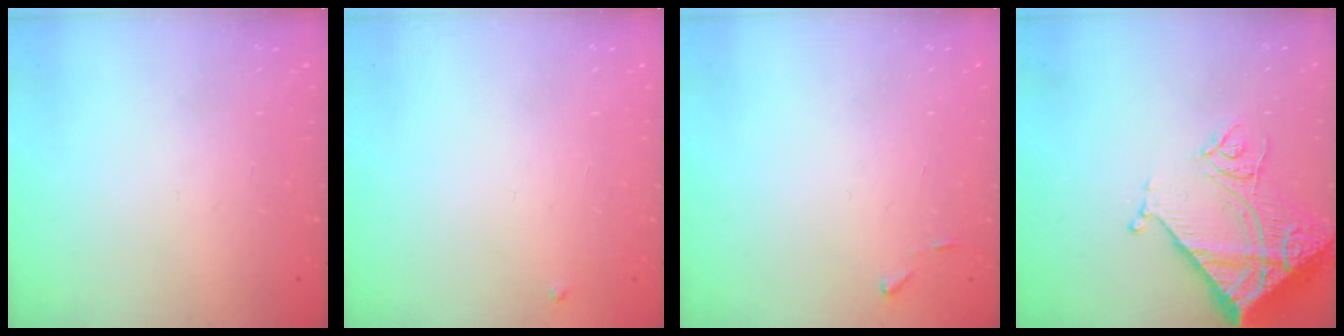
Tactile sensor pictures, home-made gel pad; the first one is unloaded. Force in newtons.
{"total": 2.6, "press": 2.6, "slide": 0.4}
{"total": 2.7, "press": 2.7, "slide": 0.3}
{"total": 15.5, "press": 15.3, "slide": 1.9}